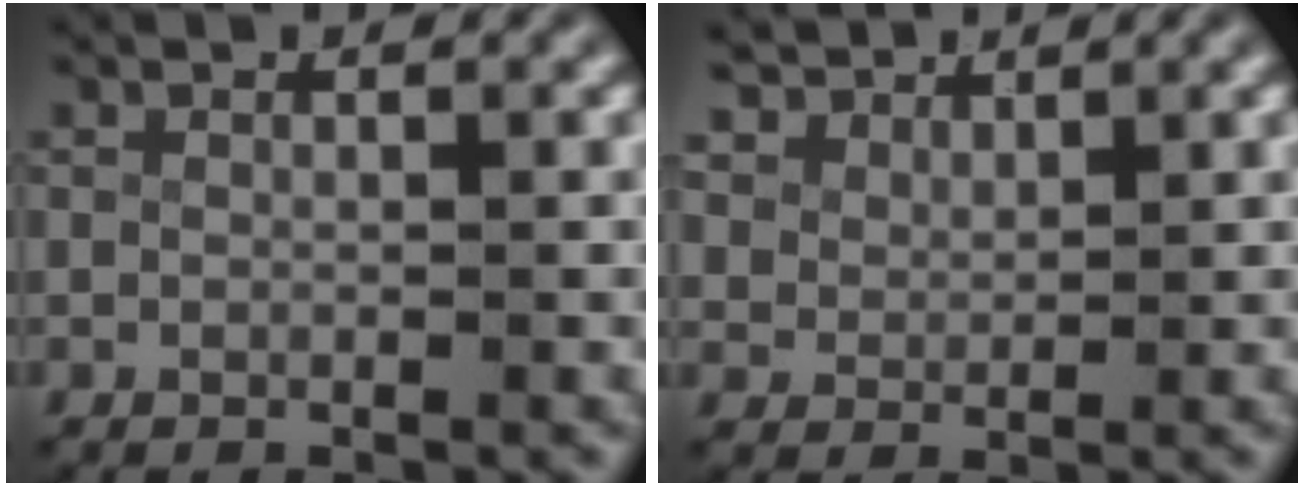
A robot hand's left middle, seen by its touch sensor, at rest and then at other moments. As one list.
[{"total": 4.3, "force": [3.8, 1.7, 1.1], "torque": [-0.035, 0.004, 0.072]}]